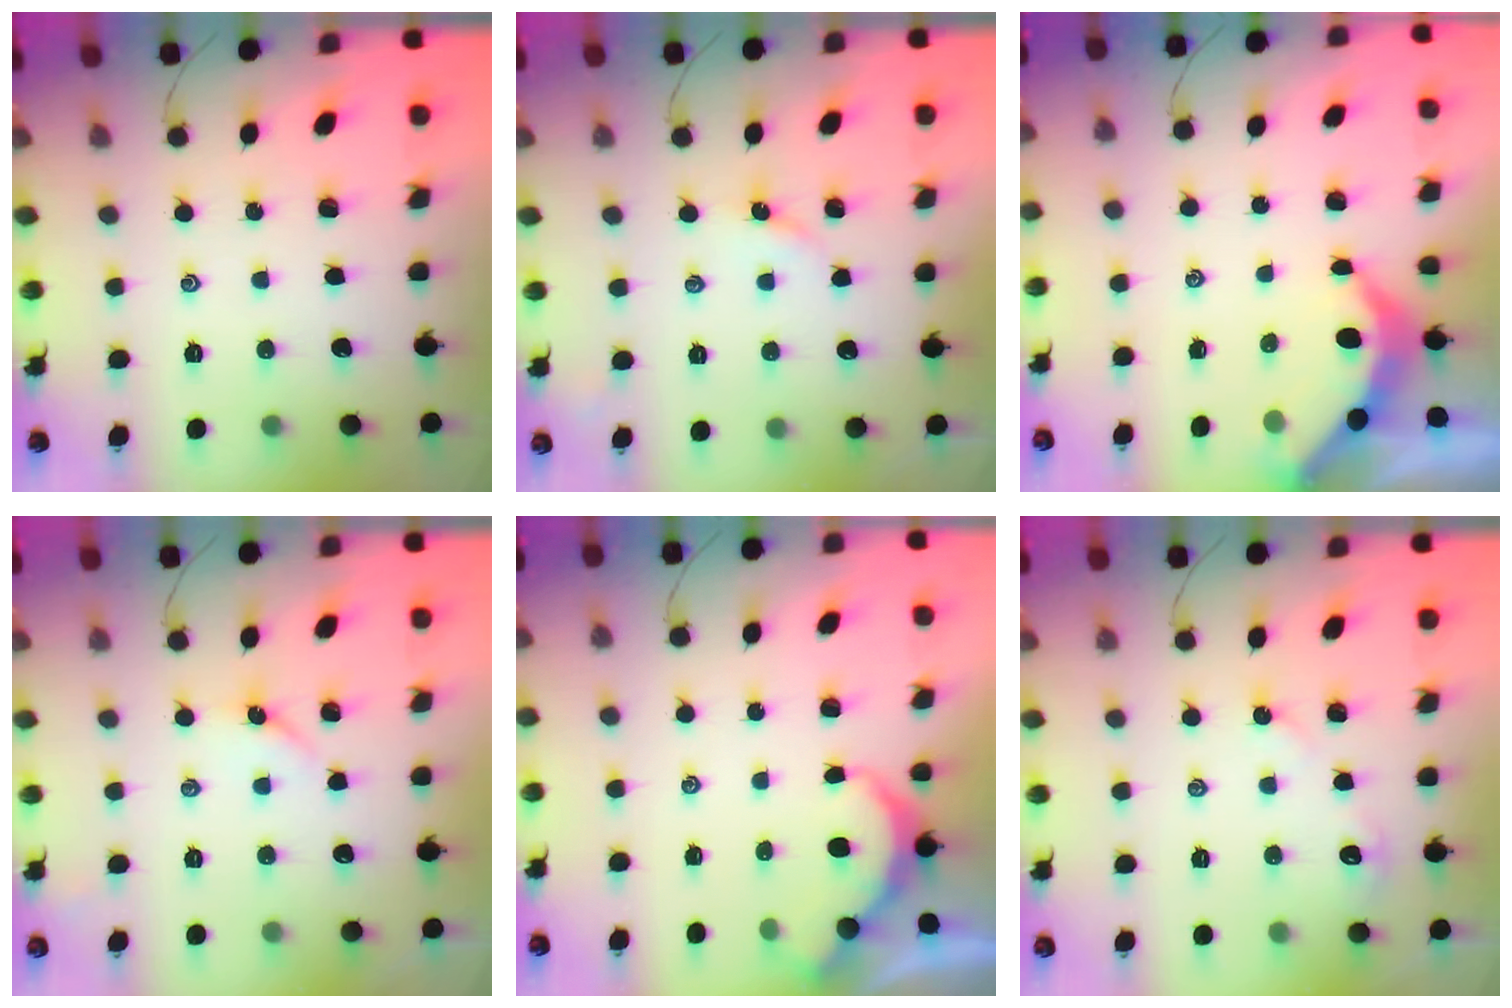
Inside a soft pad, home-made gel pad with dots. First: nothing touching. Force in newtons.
{"total": 2.1, "press": 2.1, "slide": 0.3}
{"total": 3.6, "press": 3.6, "slide": 0.4}
{"total": 3.7, "press": 3.7, "slide": 0.5}
{"total": 2.7, "press": 2.7, "slide": 0.3}
{"total": 3.2, "press": 3.1, "slide": 0.7}